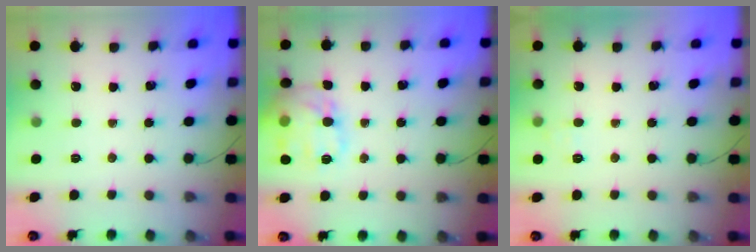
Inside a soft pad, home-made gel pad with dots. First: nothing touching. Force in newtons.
{"total": 16.7, "press": 16.6, "slide": 1.2}
{"total": 5.6, "press": 5.4, "slide": 1.5}